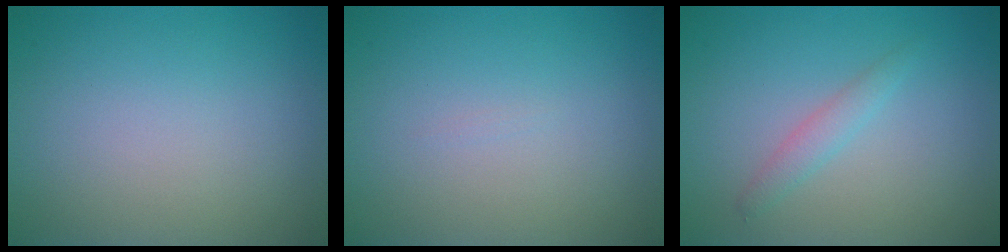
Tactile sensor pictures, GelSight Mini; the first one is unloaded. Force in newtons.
{"total": 0.0}
{"total": 1.5, "press": 1.5, "slide": 0.1}